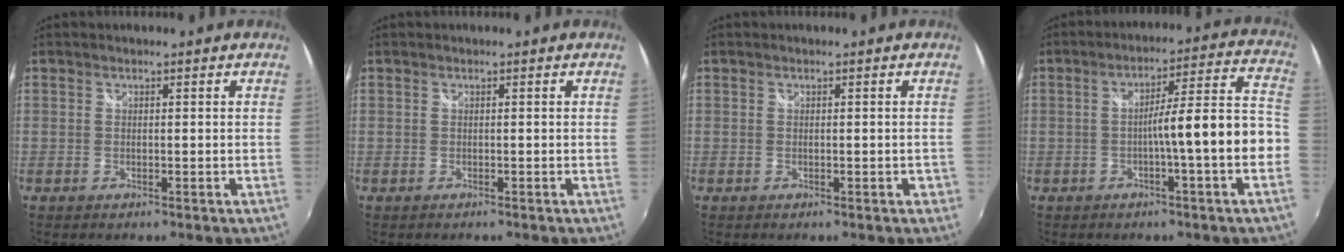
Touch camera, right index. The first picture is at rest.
{"total": 0.0}
{"total": 1.0, "force": [-0.4, 0.7, 0.6], "torque": [-0.005, 0.006, 0.001]}
{"total": 10.7, "force": [-2.9, -0.4, 10.3], "torque": [-0.132, 0.026, -0.037]}